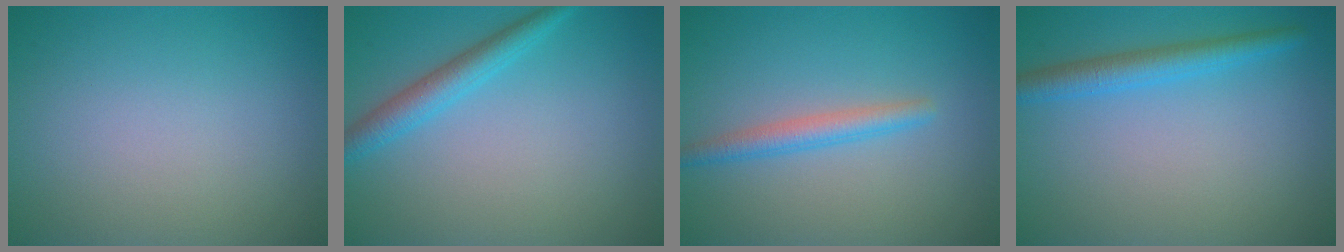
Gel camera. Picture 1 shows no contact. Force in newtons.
{"total": 2.8, "press": 2.8, "slide": 0.2}
{"total": 2.3, "press": 2.2, "slide": 0.2}
{"total": 3.0, "press": 3.0, "slide": 0.2}